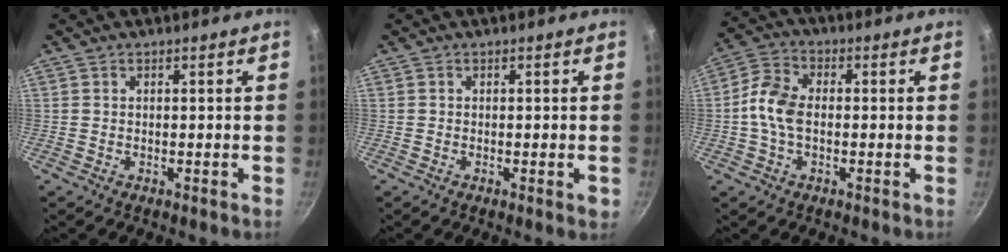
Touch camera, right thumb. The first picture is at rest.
{"total": 1.4, "force": [-0.4, 0.3, 1.3], "torque": [-0.018, -0.001, -0.006]}
{"total": 7.7, "force": [-0.7, 4.9, 5.9], "torque": [-0.115, 0.026, -0.026]}